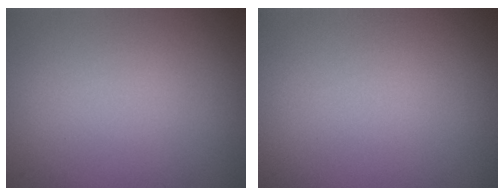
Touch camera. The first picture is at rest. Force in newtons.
{"total": 0.0}